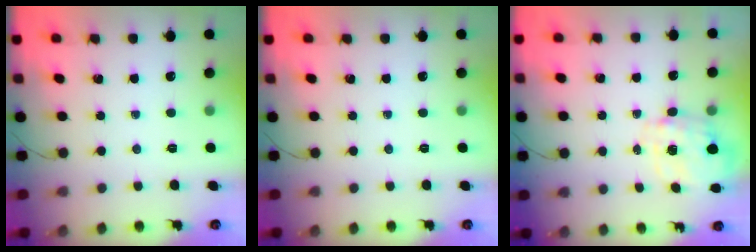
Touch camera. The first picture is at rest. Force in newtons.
{"total": 0.0}
{"total": 2.5, "press": 2.3, "slide": 1.0}